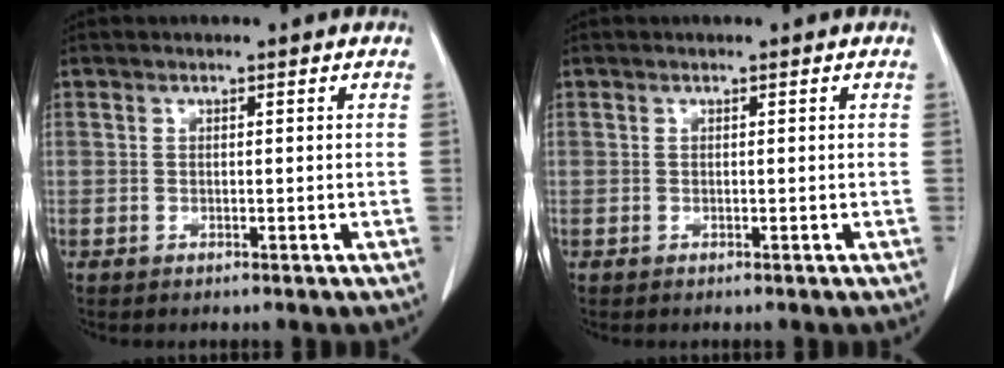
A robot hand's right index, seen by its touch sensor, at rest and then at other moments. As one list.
[{"total": 0.0}]